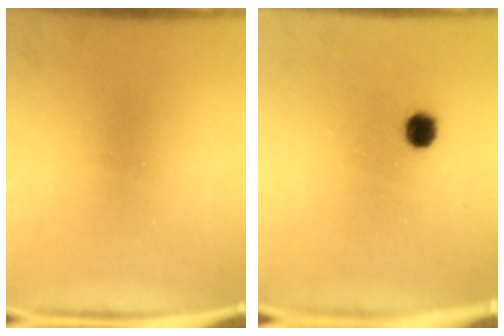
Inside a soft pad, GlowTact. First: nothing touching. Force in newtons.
{"total": 3.7}